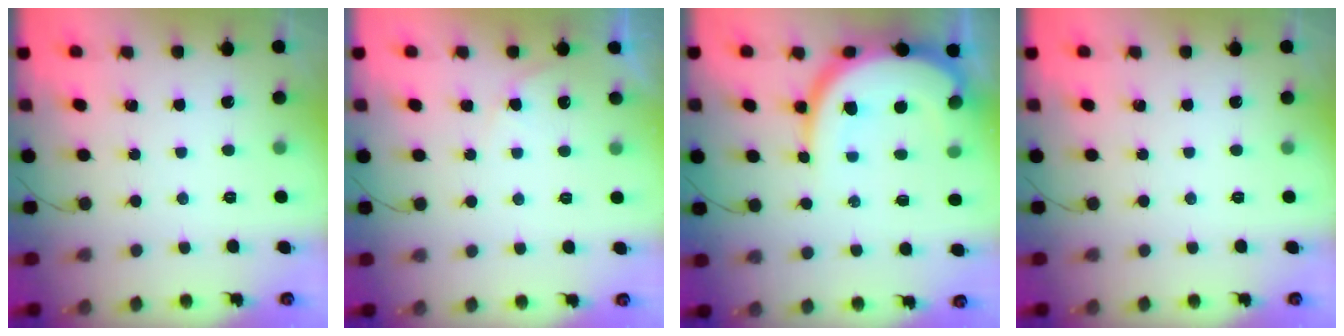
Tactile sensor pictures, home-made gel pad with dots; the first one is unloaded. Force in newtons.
{"total": 3.4, "press": 3.4, "slide": 0.0}
{"total": 14.0, "press": 14.0, "slide": 1.4}
{"total": 0.0}